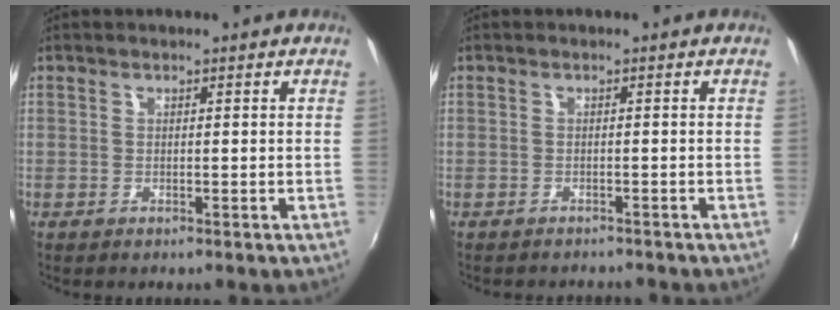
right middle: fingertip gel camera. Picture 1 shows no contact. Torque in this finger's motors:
{"motor_torque": [0.24, -0.35, -0.01, 0.00]}